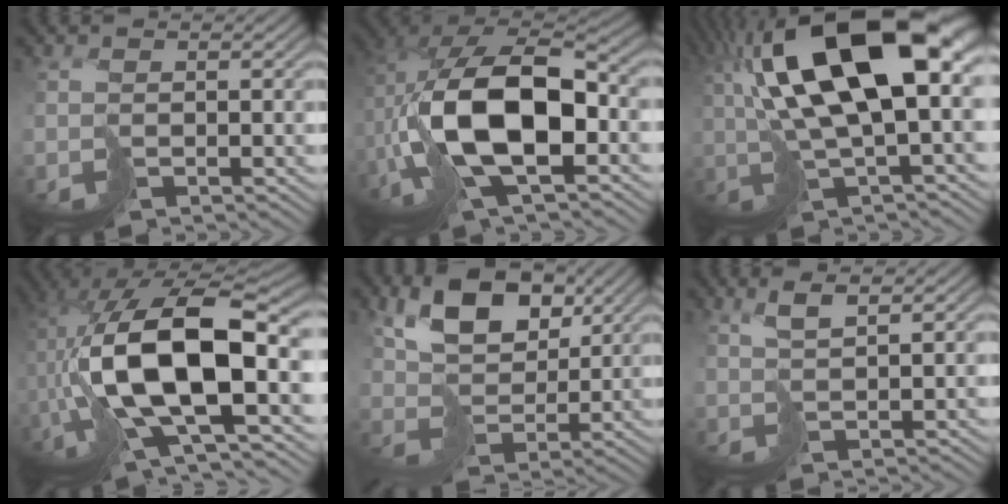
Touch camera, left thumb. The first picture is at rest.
{"total": 16.9, "force": [-3.1, 8.7, 14.1], "torque": [-0.311, -0.009, -0.056]}
{"total": 17.0, "force": [4.0, 6.0, 15.4], "torque": [-0.299, 0.016, 0.068]}
{"total": 17.8, "force": [-1.4, 7.7, 16.0], "torque": [-0.331, 0.013, -0.026]}
{"total": 9.3, "force": [4.5, 5.7, 5.7], "torque": [-0.122, -0.001, 0.077]}
{"total": 2.9, "force": [1.7, 0.5, 2.3], "torque": [-0.049, 0.006, 0.034]}